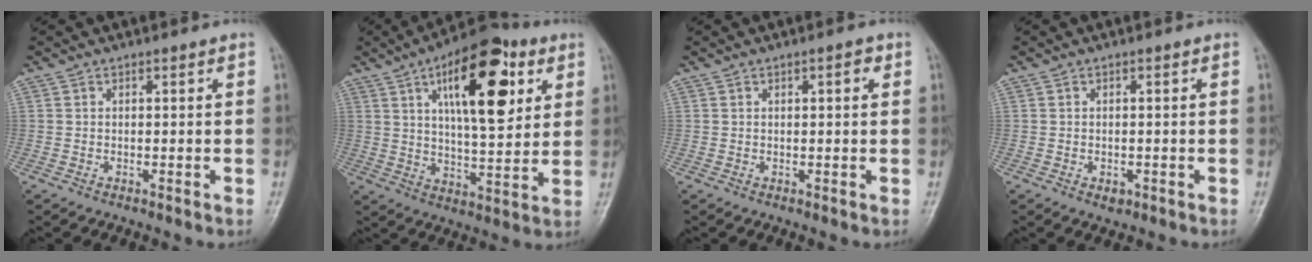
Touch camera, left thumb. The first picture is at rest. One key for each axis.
{"total": 19.3, "fx": 7.6, "fy": 8.0, "fz": 15.8, "tx": -0.207, "ty": -0.020, "tz": 0.113}
{"total": 1.7, "fx": 0.6, "fy": 0.6, "fz": 1.4, "tx": -0.016, "ty": 0.002, "tz": 0.007}
{"total": 1.5, "fx": -0.7, "fy": 1.1, "fz": 0.7, "tx": -0.002, "ty": 0.000, "tz": -0.007}